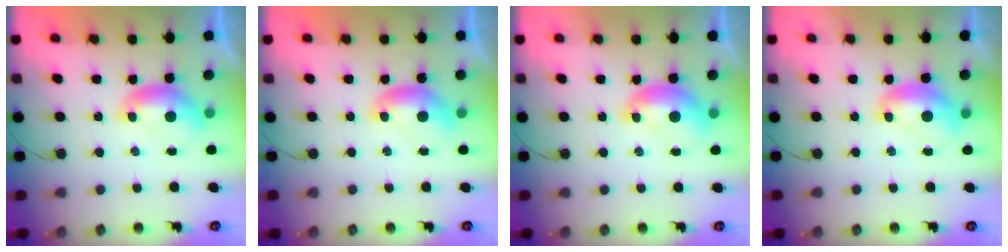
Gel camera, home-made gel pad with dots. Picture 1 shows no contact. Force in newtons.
{"total": 0.0}
{"total": 1.6, "press": 1.6, "slide": 0.4}
{"total": 3.1, "press": 2.9, "slide": 0.8}